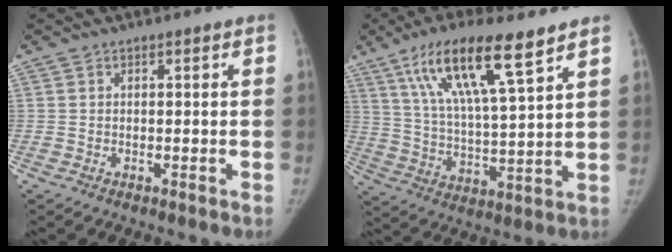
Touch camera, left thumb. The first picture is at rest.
{"total": 16.8, "force": [9.8, 3.2, 13.2], "torque": [-0.237, -0.032, 0.183]}